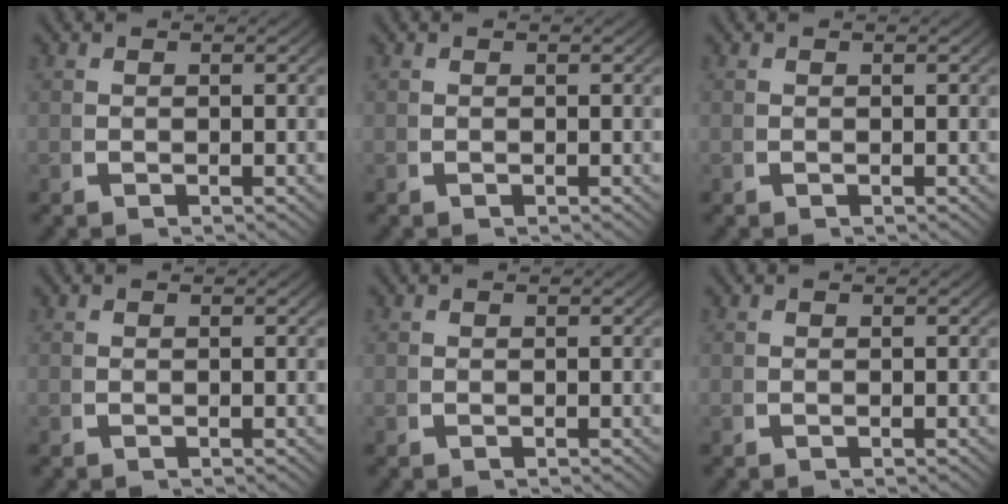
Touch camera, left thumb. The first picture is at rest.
{"total": 0.0}
{"total": 0.0}
{"total": 0.0}
{"total": 0.0}
{"total": 0.0}